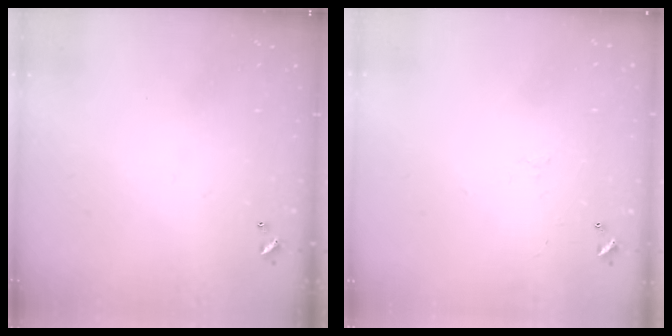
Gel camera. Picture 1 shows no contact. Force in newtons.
{"total": 0.7, "press": 0.2, "slide": 0.6}